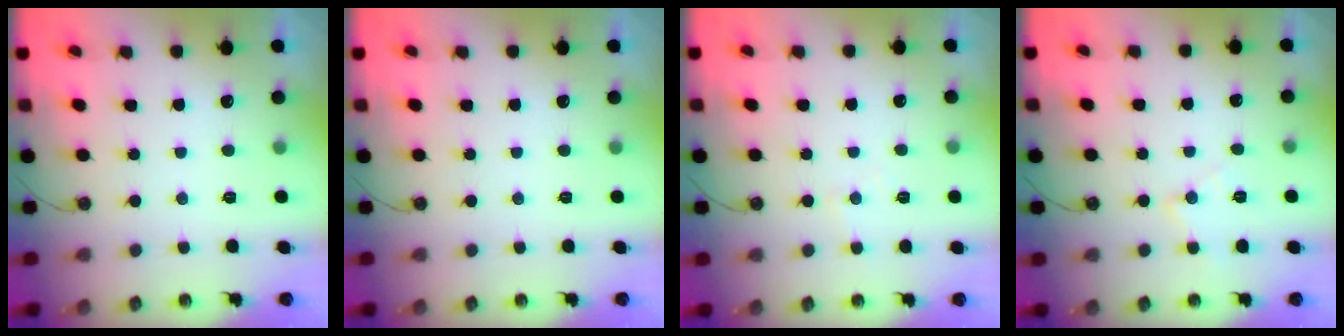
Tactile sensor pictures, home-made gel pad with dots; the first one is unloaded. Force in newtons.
{"total": 0.0}
{"total": 3.6, "press": 3.5, "slide": 0.6}
{"total": 7.4, "press": 7.4, "slide": 0.7}